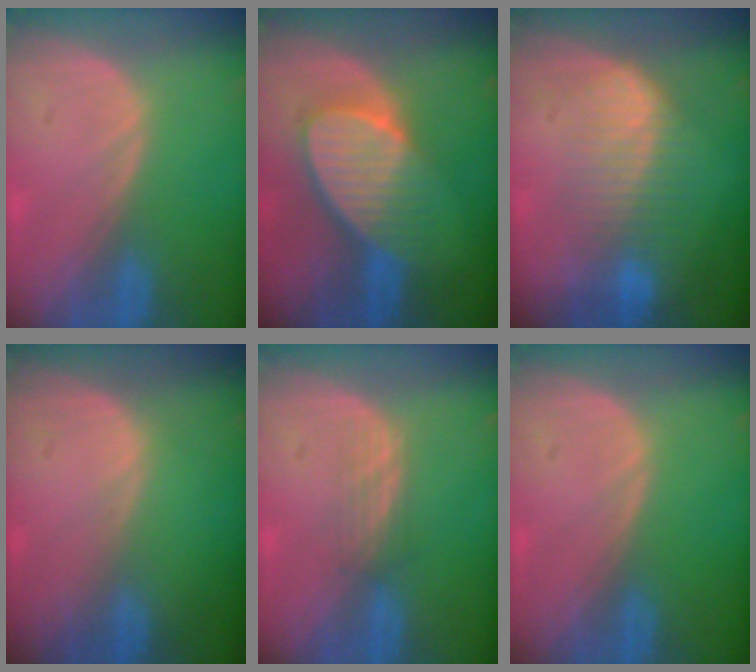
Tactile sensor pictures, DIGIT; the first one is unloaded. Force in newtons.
{"total": 8.3, "press": 7.7, "slide": 3.1}
{"total": 6.9, "press": 6.6, "slide": 1.8}
{"total": 0.0}
{"total": 2.2, "press": 2.2, "slide": 0.4}
{"total": 0.0}